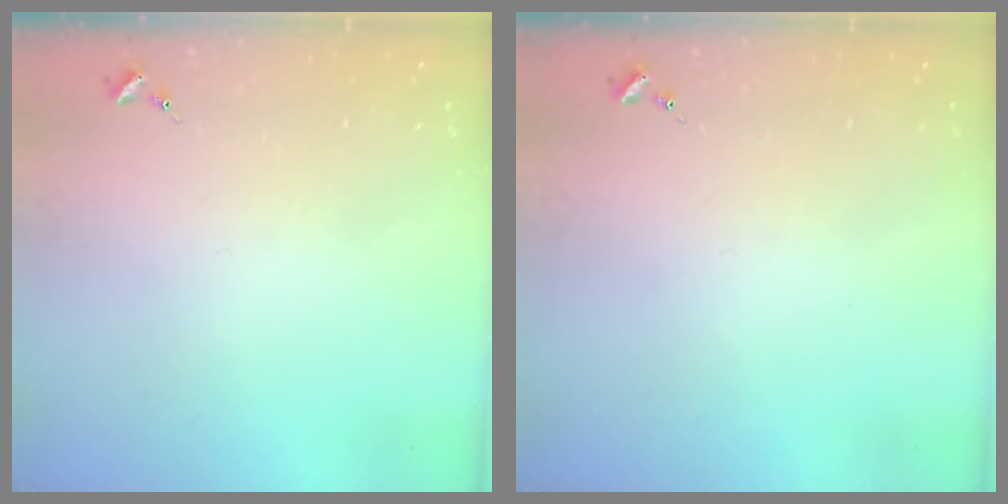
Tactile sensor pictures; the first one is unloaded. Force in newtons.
{"total": 0.0}